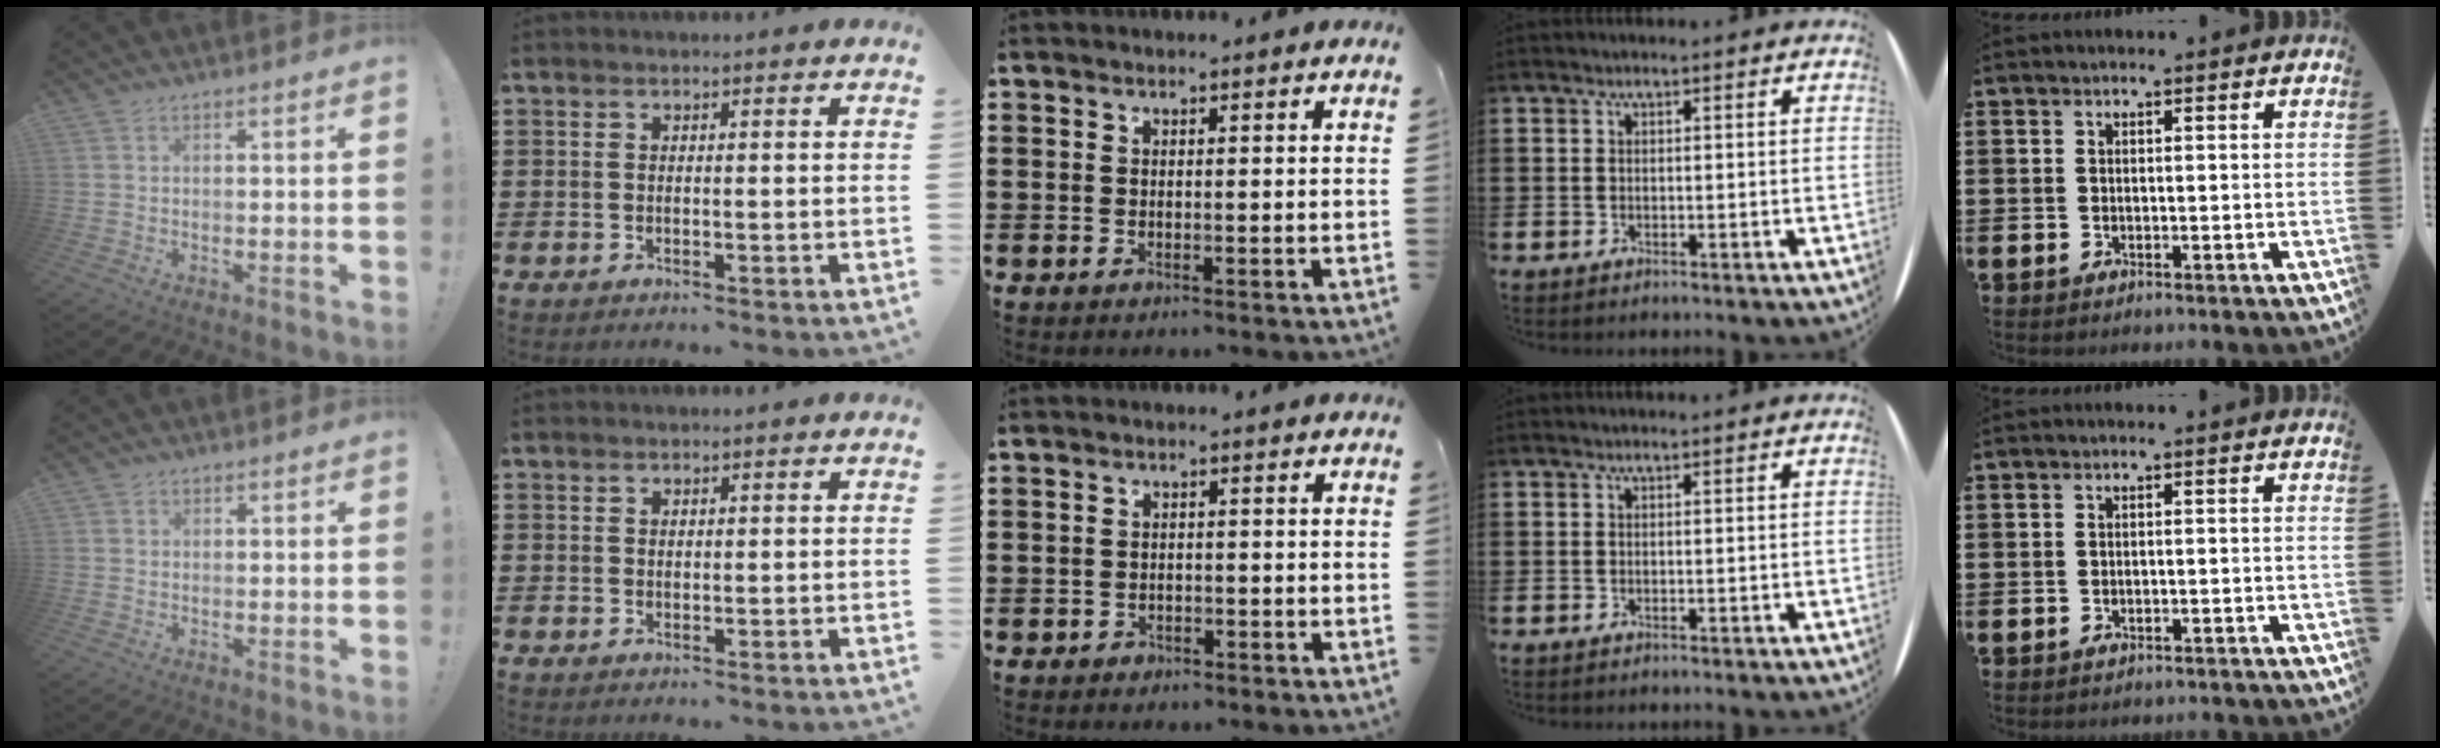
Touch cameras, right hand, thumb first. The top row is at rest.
{"thumb": {"total": 0.7, "force": [0.4, 0.5, -0.1], "torque": [0.007, -0.002, 0.006]}, "index": {"total": 0.6, "force": [0.5, 0.4, 0.1], "torque": [-0.003, 0.001, 0.010]}, "middle": {"total": 1.0, "force": [-0.8, 0.6, 0.1], "torque": [-0.005, 0.001, -0.018]}, "little": {"total": 0.7, "force": [-0.7, 0.0, 0.0], "torque": [-0.002, -0.001, -0.015]}}